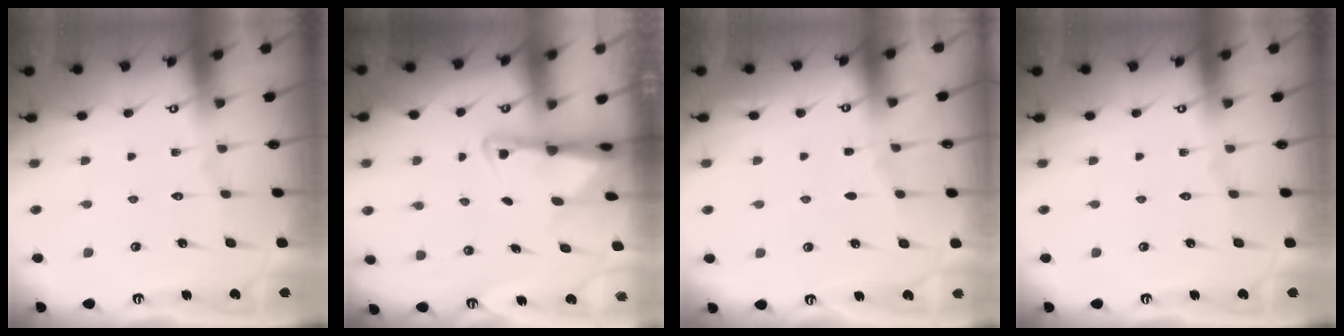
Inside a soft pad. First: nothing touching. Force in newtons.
{"total": 2.5, "press": 2.4, "slide": 0.5}
{"total": 0.7, "press": 0.7, "slide": 0.2}
{"total": 0.0}